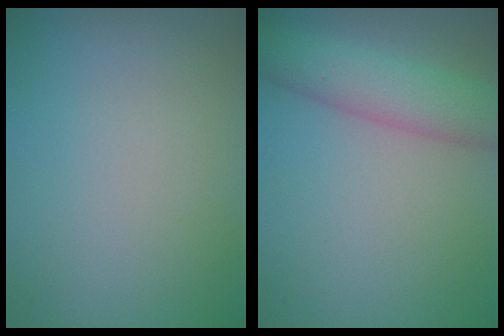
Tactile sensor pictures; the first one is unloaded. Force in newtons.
{"total": 4.8, "press": 4.8, "slide": 0.2}